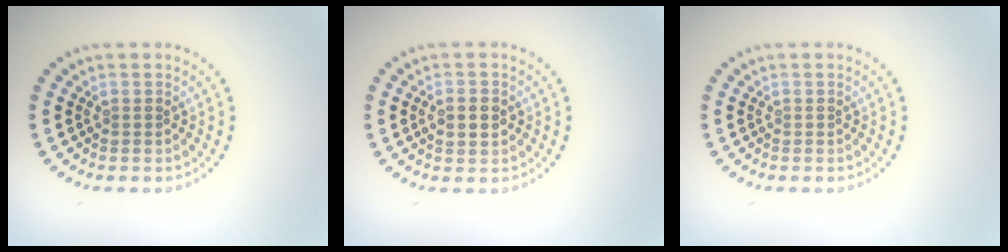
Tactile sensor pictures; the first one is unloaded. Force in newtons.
{"total": 2.7, "press": 2.7, "slide": 0.0}
{"total": 0.0}